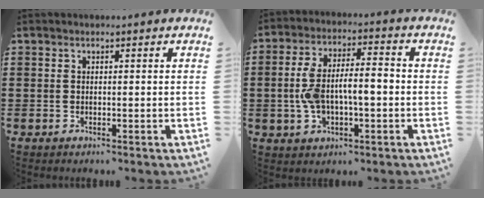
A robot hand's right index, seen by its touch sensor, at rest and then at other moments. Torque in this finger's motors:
{"motor_torque": [1.21, -0.93, 0.78, 0.21]}